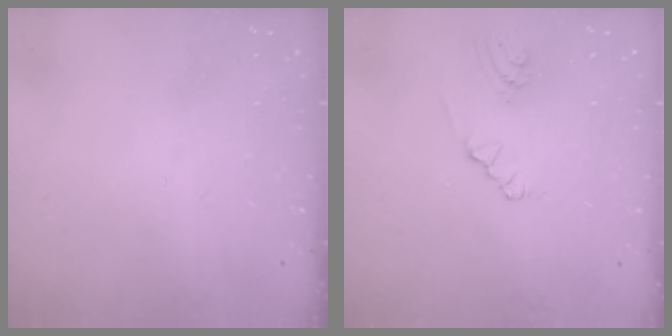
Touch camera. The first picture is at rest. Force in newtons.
{"total": 2.8, "press": 2.8, "slide": 0.5}